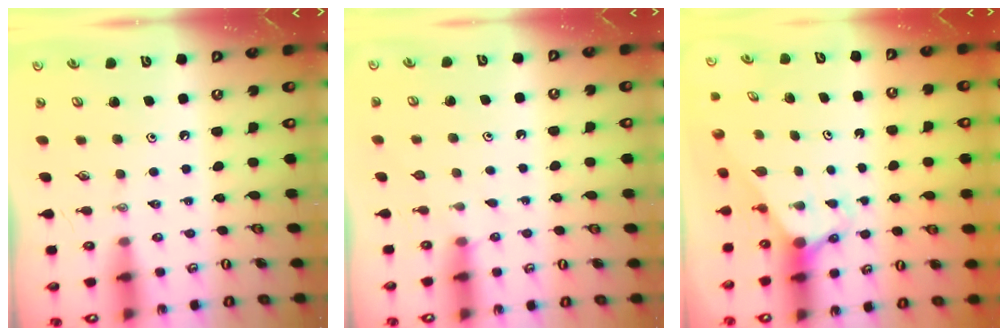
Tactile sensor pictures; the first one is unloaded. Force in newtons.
{"total": 2.1, "press": 2.1, "slide": 0.3}
{"total": 2.9, "press": 2.9, "slide": 0.0}